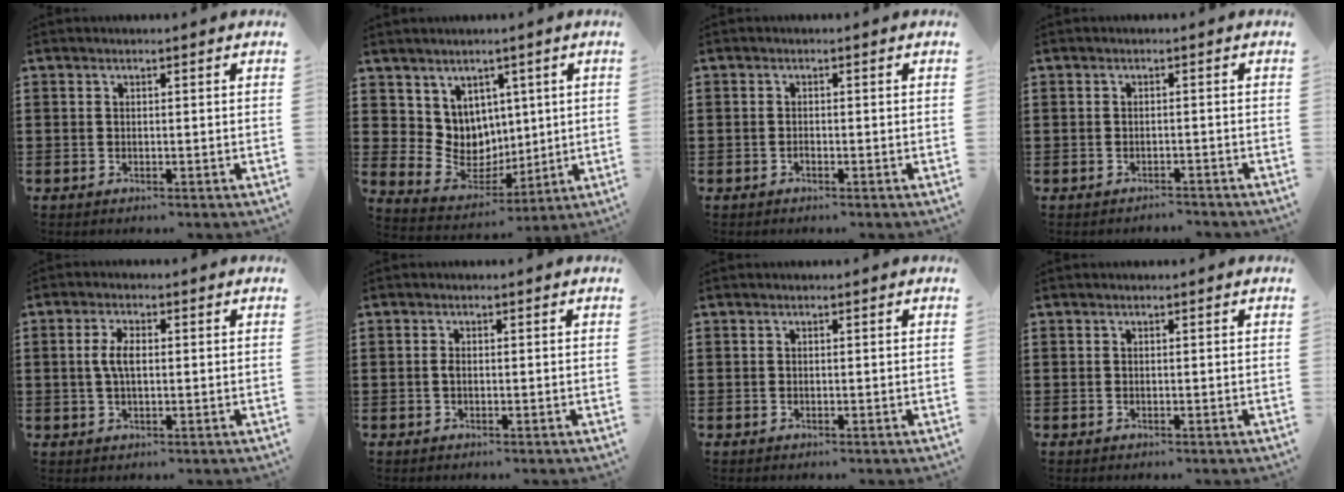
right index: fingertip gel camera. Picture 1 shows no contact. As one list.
[{"total": 7.2, "force": [3.8, 6.2, 0.4], "torque": [-0.050, -0.025, 0.081]}, {"total": 0.6, "force": [-0.4, 0.2, 0.3], "torque": [-0.007, -0.002, -0.008]}, {"total": 1.4, "force": [-1.4, 0.2, -0.1], "torque": [-0.004, 0.003, -0.031]}, {"total": 3.9, "force": [0.3, 1.6, 3.5], "torque": [-0.078, 0.003, 0.001]}, {"total": 1.0, "force": [-0.2, 0.4, 0.9], "torque": [-0.026, -0.004, -0.005]}, {"total": 0.0}, {"total": 0.0}]